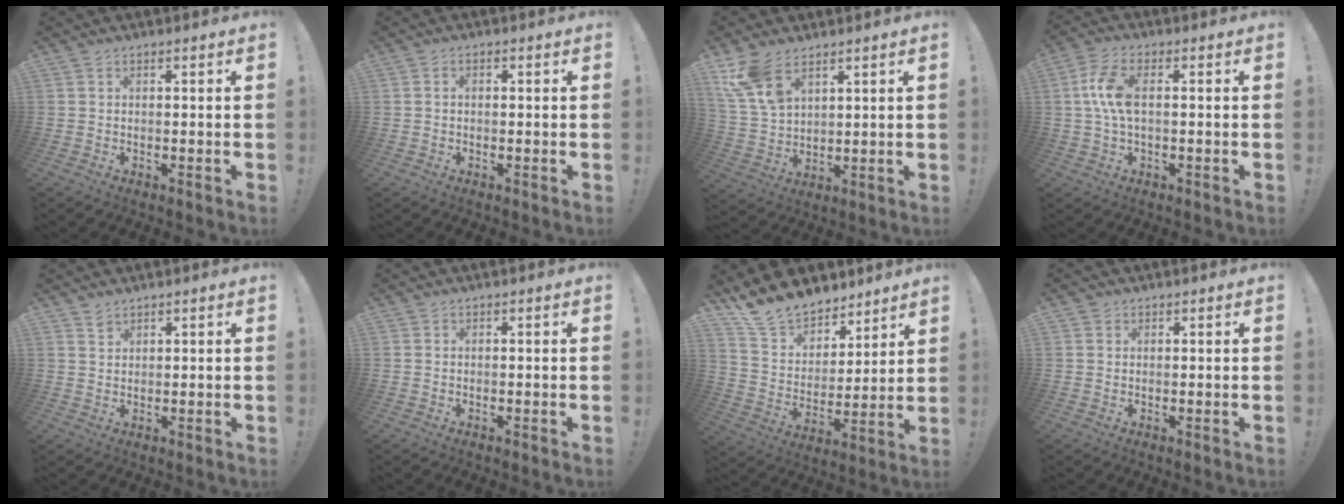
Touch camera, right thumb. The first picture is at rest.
{"total": 1.0, "force": [-0.4, 0.5, 0.7], "torque": [-0.019, 0.006, -0.006]}
{"total": 11.4, "force": [7.2, 6.1, 6.3], "torque": [-0.128, -0.028, 0.144]}
{"total": 8.9, "force": [0.8, 3.9, 8.0], "torque": [-0.160, 0.001, 0.016]}
{"total": 2.1, "force": [1.8, 1.0, 0.6], "torque": [-0.003, -0.011, 0.032]}
{"total": 0.0}
{"total": 14.4, "force": [12.5, 6.5, 2.8], "torque": [-0.079, -0.096, 0.239]}
{"total": 0.9, "force": [0.6, 0.6, 0.0], "torque": [0.006, -0.002, 0.011]}